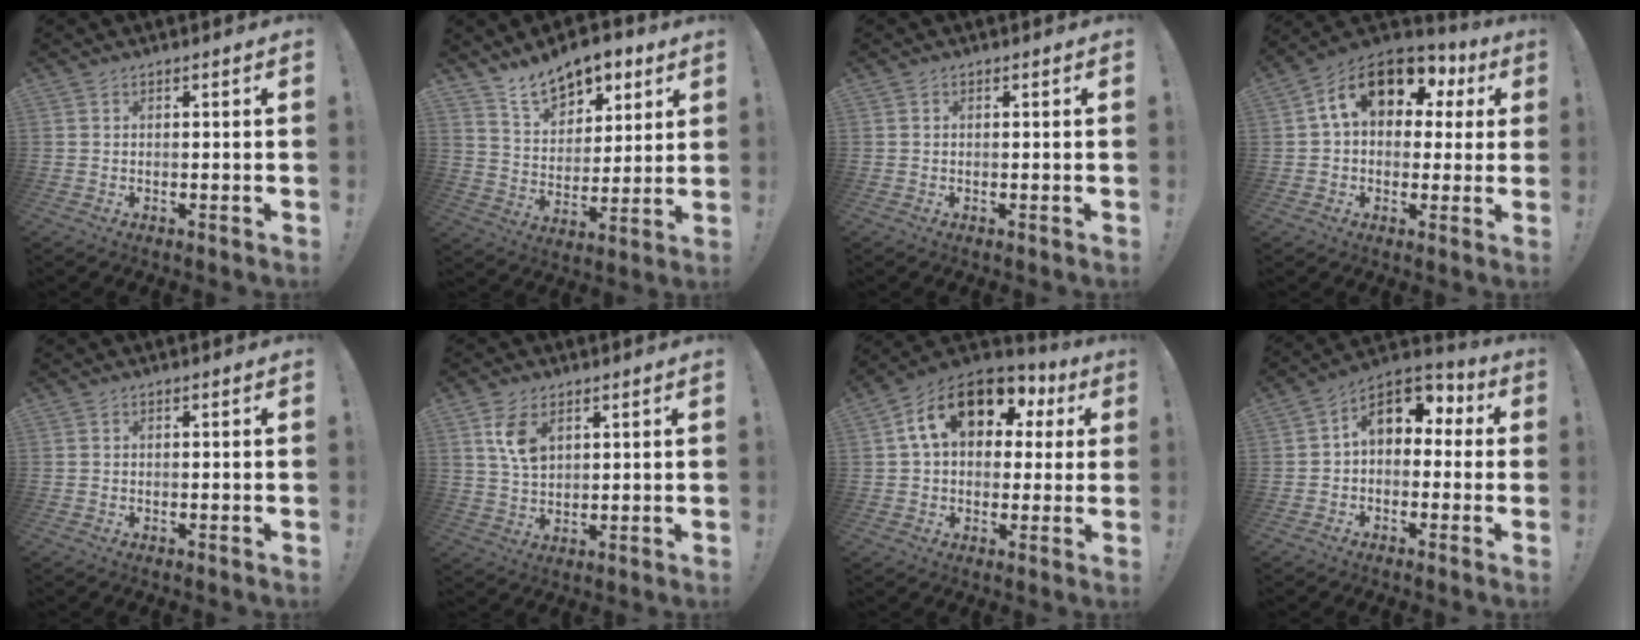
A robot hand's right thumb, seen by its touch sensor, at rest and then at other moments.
{"total": 12.5, "force": [9.6, 6.6, 4.7], "torque": [-0.076, -0.065, 0.178]}
{"total": 0.0}
{"total": 16.8, "force": [6.0, 10.5, 11.6], "torque": [-0.182, -0.007, 0.108]}
{"total": 0.0}
{"total": 8.0, "force": [3.7, 4.6, 5.3], "torque": [-0.077, -0.016, 0.069]}
{"total": 17.7, "force": [6.6, 11.2, 12.0], "torque": [-0.193, -0.008, 0.119]}
{"total": 10.9, "force": [2.7, 7.4, 7.6], "torque": [-0.104, -0.003, 0.053]}